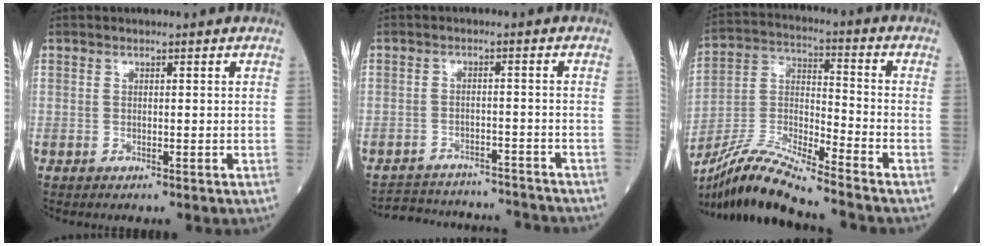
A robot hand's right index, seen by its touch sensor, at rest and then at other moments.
{"total": 12.2, "force": [-11.9, 2.3, 1.6], "torque": [-0.029, 0.017, -0.160]}
{"total": 14.4, "force": [-13.0, -0.8, 6.1], "torque": [-0.123, -0.001, -0.246]}